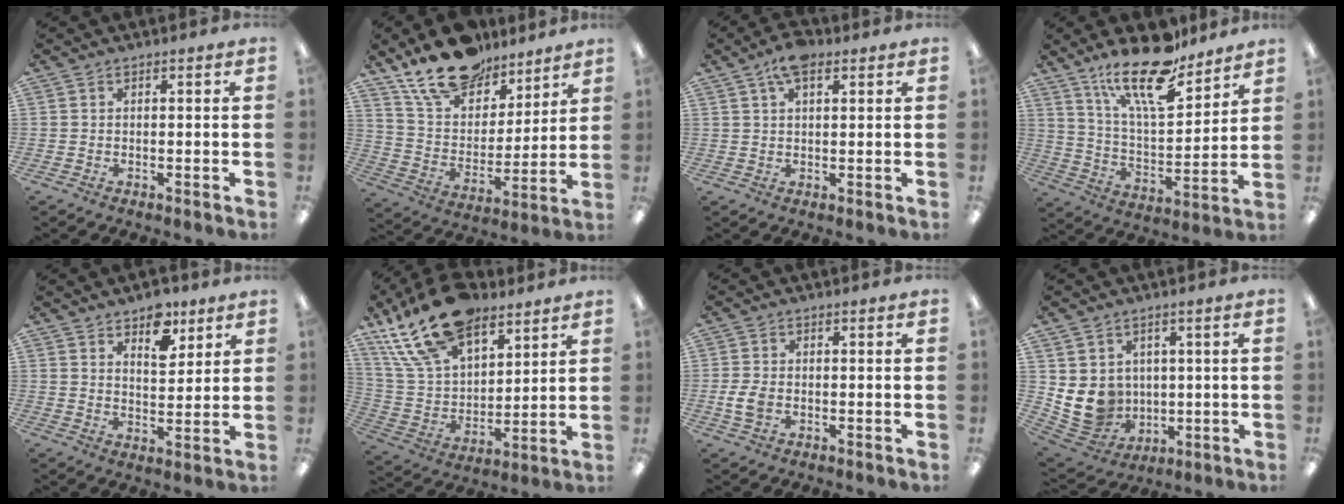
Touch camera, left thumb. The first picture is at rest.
{"total": 18.0, "force": [14.0, 9.0, 6.9], "torque": [-0.126, -0.087, 0.254]}
{"total": 6.1, "force": [3.4, 2.7, 4.3], "torque": [-0.074, -0.002, 0.058]}
{"total": 19.5, "force": [14.8, 6.4, 11.0], "torque": [-0.192, -0.091, 0.252]}
{"total": 7.2, "force": [5.2, 3.8, 3.1], "torque": [-0.020, -0.030, 0.087]}
{"total": 22.1, "force": [14.9, 11.7, 11.5], "torque": [-0.231, -0.072, 0.272]}
{"total": 4.4, "force": [-0.9, 2.9, 3.1], "torque": [-0.072, 0.000, -0.019]}
{"total": 9.5, "force": [1.0, 8.9, 3.1], "torque": [-0.089, -0.013, 0.028]}